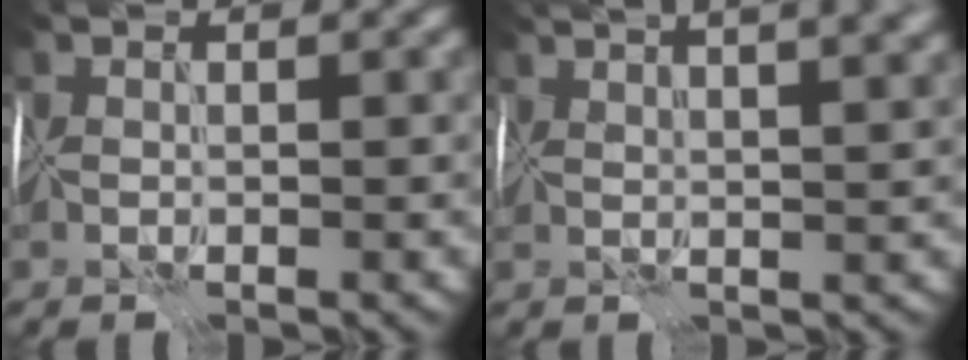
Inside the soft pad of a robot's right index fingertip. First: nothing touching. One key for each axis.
{"total": 12.2, "fx": 7.2, "fy": 5.0, "fz": 8.4, "tx": -0.067, "ty": 0.071, "tz": 0.061}